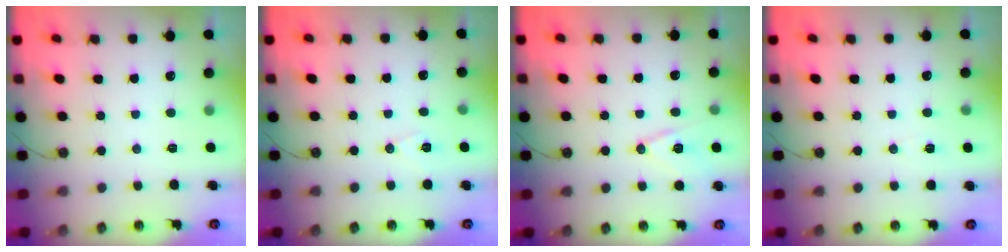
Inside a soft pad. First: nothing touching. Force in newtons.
{"total": 7.1, "press": 5.5, "slide": 4.5}
{"total": 11.2, "press": 10.7, "slide": 3.3}
{"total": 3.7, "press": 3.3, "slide": 1.6}